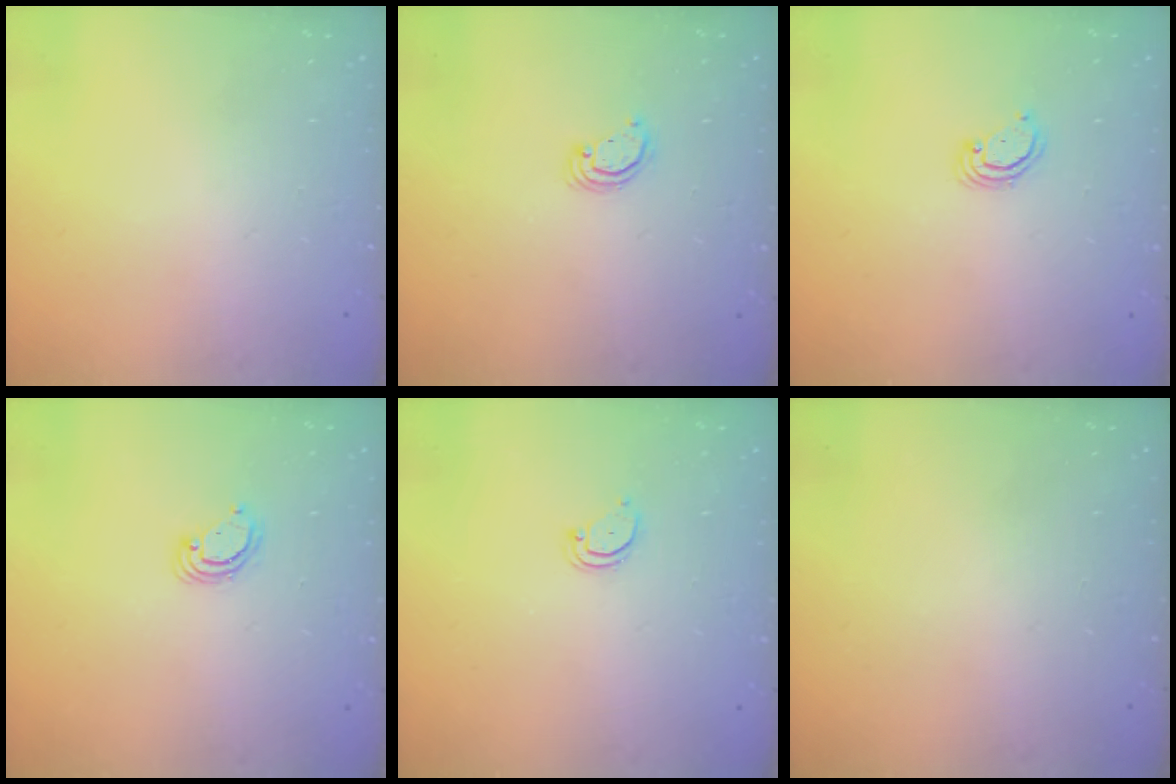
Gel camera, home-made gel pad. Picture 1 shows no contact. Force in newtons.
{"total": 2.8, "press": 2.8, "slide": 0.2}
{"total": 2.6, "press": 2.6, "slide": 0.2}
{"total": 3.8, "press": 3.8, "slide": 0.1}
{"total": 3.0, "press": 3.0, "slide": 0.3}
{"total": 0.0}